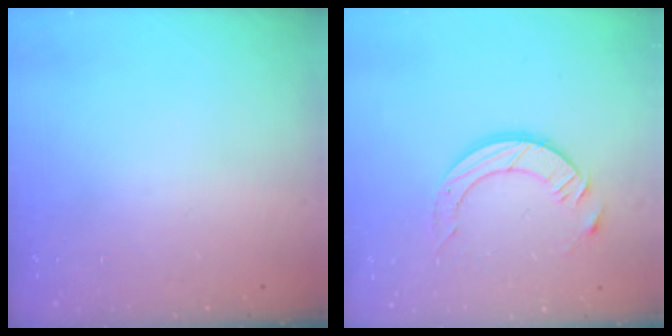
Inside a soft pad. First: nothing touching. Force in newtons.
{"total": 10.4, "press": 10.3, "slide": 0.9}